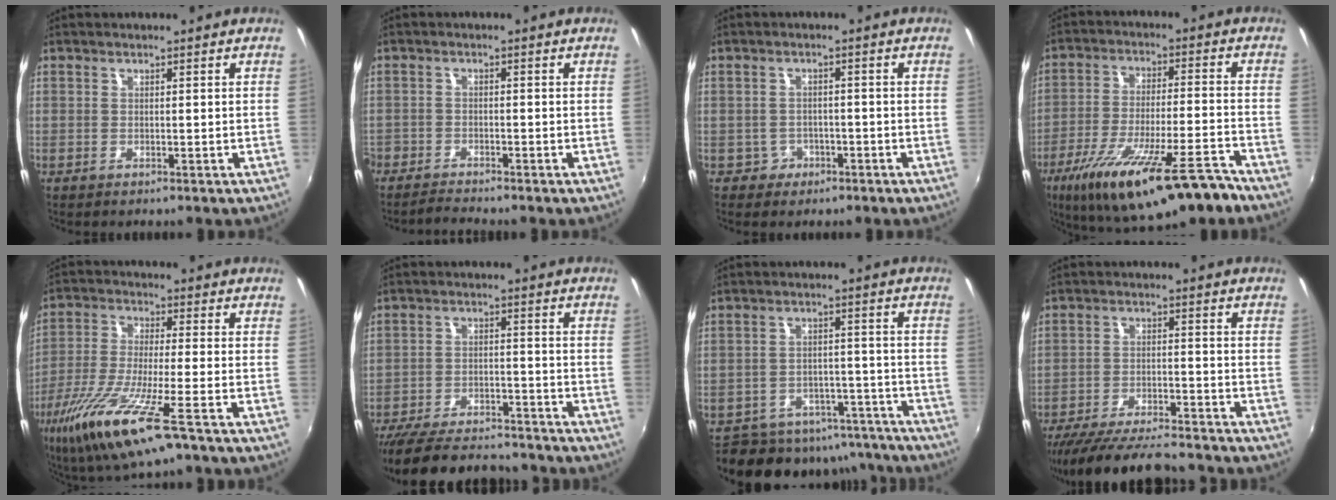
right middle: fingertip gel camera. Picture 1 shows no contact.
{"total": 2.8, "force": [-2.8, 0.2, 0.1], "torque": [-0.018, -0.010, -0.061]}
{"total": 4.3, "force": [-2.5, 3.4, 0.2], "torque": [-0.013, 0.012, -0.037]}
{"total": 20.9, "force": [-14.3, 4.4, 14.5], "torque": [-0.259, -0.047, -0.224]}
{"total": 16.0, "force": [-8.6, 2.1, 13.3], "torque": [-0.274, -0.050, -0.165]}
{"total": 19.2, "force": [-16.8, 4.9, 7.8], "torque": [-0.166, -0.019, -0.248]}
{"total": 14.1, "force": [-12.5, 5.6, 3.1], "torque": [-0.059, 0.023, -0.158]}
{"total": 17.8, "force": [-15.8, 3.1, 7.6], "torque": [-0.156, -0.022, -0.244]}